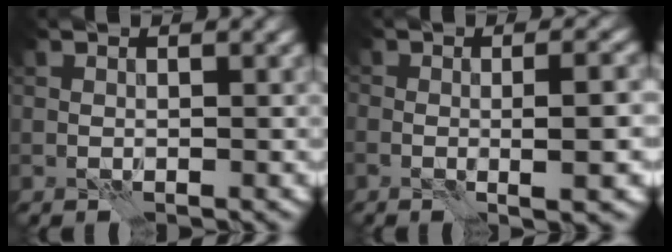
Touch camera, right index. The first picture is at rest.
{"total": 3.9, "force": [-0.5, 1.0, 3.7], "torque": [-0.044, 0.004, -0.009]}